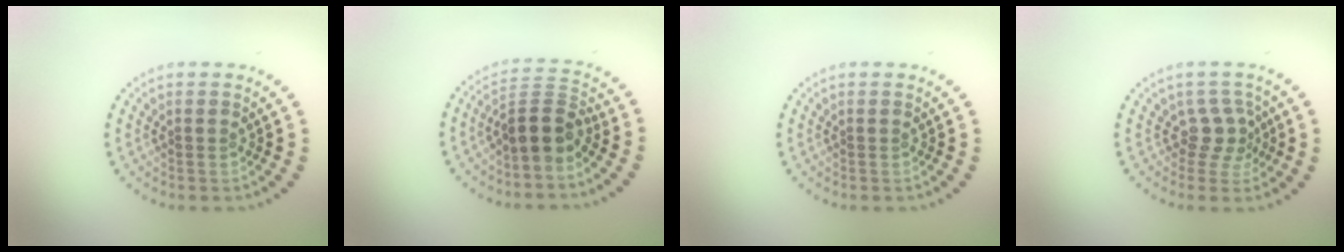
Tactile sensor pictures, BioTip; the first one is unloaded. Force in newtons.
{"total": 3.8, "press": 3.3, "slide": 2.0}
{"total": 0.0}
{"total": 2.3, "press": 1.5, "slide": 1.7}